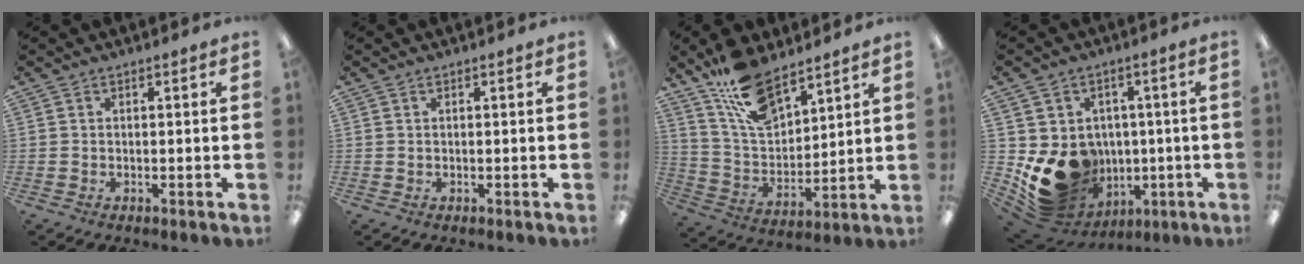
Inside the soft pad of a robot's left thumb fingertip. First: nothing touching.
{"total": 0.0}
{"total": 14.7, "force": [10.9, 6.5, 7.5], "torque": [-0.155, -0.051, 0.203]}
{"total": 13.9, "force": [-2.6, 12.0, 6.6], "torque": [-0.125, -0.013, -0.029]}